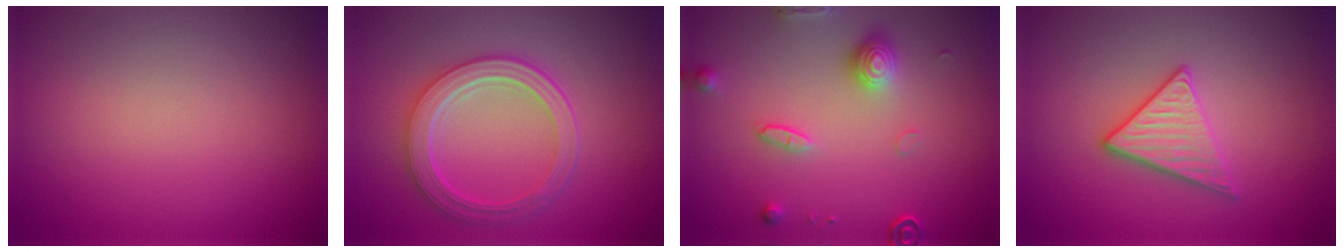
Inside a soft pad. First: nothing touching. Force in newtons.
{"total": 5.3, "press": 4.1, "slide": 3.3}
{"total": 3.0, "press": 2.8, "slide": 0.9}
{"total": 3.0, "press": 2.9, "slide": 0.6}